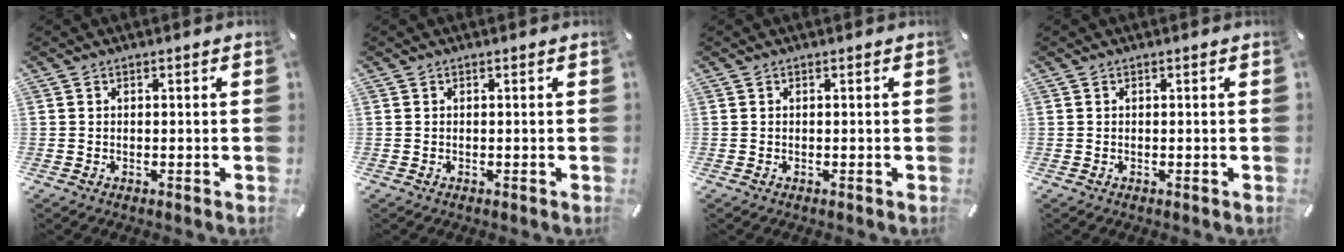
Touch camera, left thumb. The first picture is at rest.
{"total": 0.0}
{"total": 0.0}
{"total": 0.0}